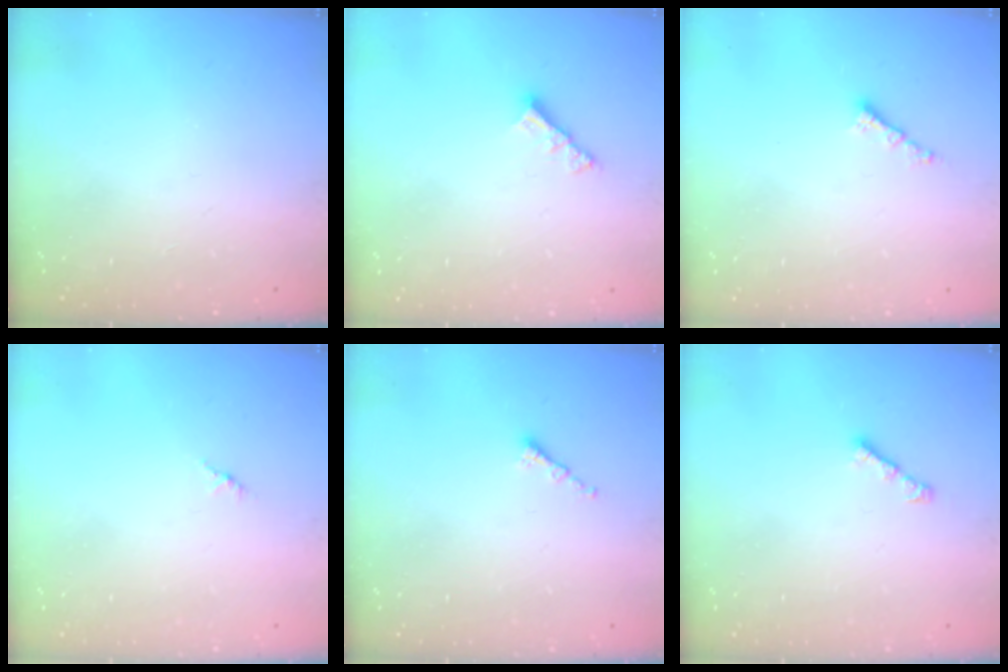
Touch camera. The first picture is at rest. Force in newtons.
{"total": 3.5, "press": 3.5, "slide": 0.2}
{"total": 1.8, "press": 1.8, "slide": 0.2}
{"total": 1.4, "press": 1.4, "slide": 0.4}
{"total": 1.4, "press": 1.2, "slide": 0.6}
{"total": 2.6, "press": 2.5, "slide": 0.7}